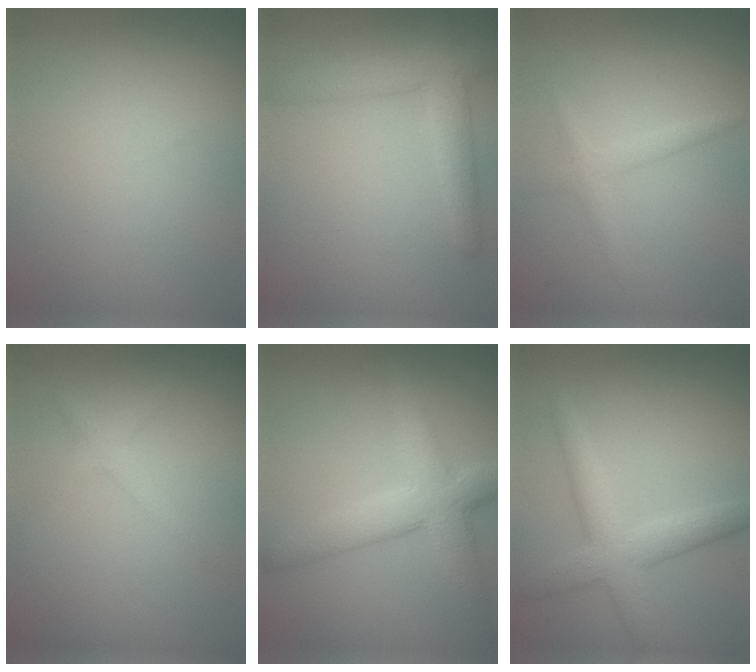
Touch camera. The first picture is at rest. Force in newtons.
{"total": 4.0, "press": 4.0, "slide": 0.3}
{"total": 1.5, "press": 1.5, "slide": 0.1}
{"total": 1.9, "press": 1.9, "slide": 0.1}
{"total": 5.7, "press": 5.7, "slide": 0.2}
{"total": 4.2, "press": 4.2, "slide": 0.1}